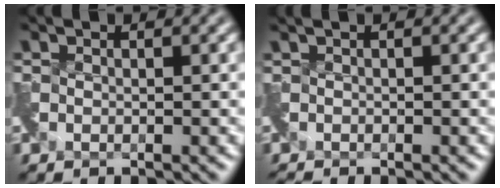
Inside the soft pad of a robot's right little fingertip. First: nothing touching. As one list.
[{"total": 1.2, "force": [-0.8, -0.1, 0.9], "torque": [-0.019, -0.008, -0.022]}]